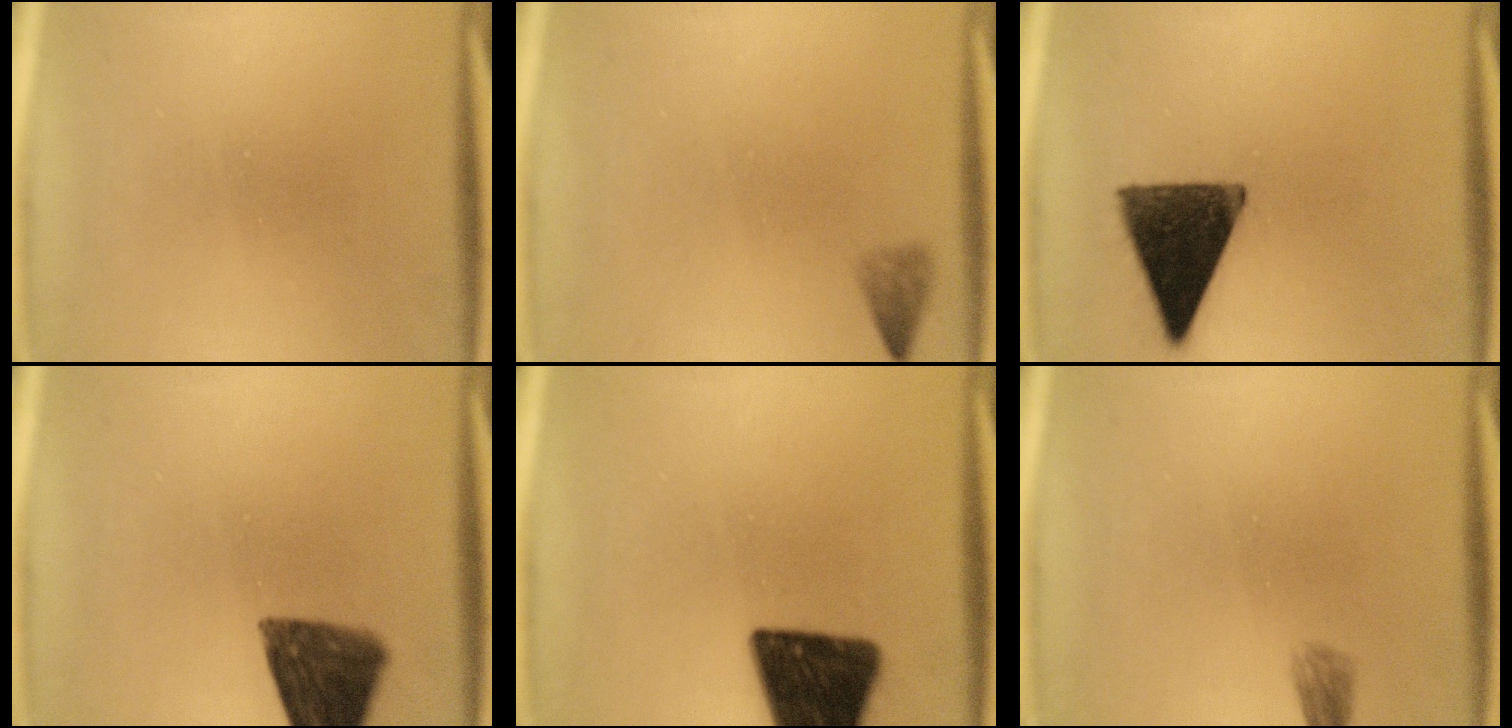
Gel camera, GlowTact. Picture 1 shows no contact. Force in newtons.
{"total": 2.1}
{"total": 13.7}
{"total": 12.5}
{"total": 16.3}
{"total": 1.7}